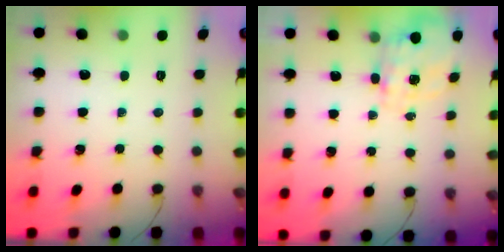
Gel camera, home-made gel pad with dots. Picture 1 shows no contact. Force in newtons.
{"total": 2.5, "press": 2.4, "slide": 1.0}